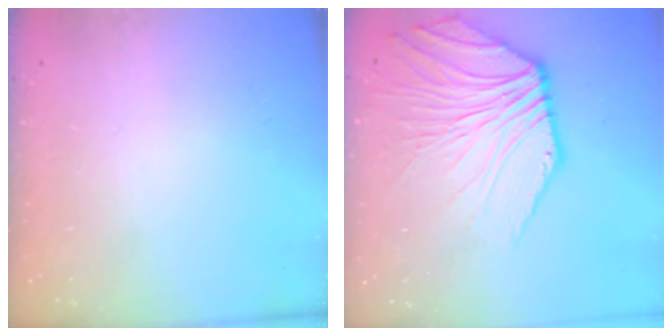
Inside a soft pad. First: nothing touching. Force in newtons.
{"total": 7.0, "press": 6.9, "slide": 1.4}